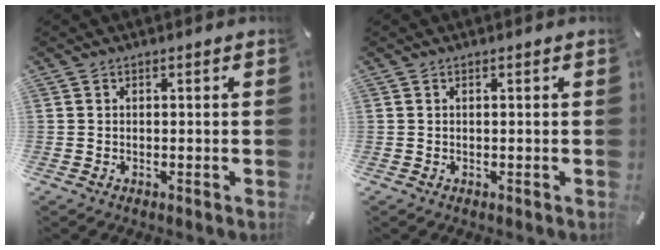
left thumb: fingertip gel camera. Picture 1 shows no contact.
{"total": 0.0}